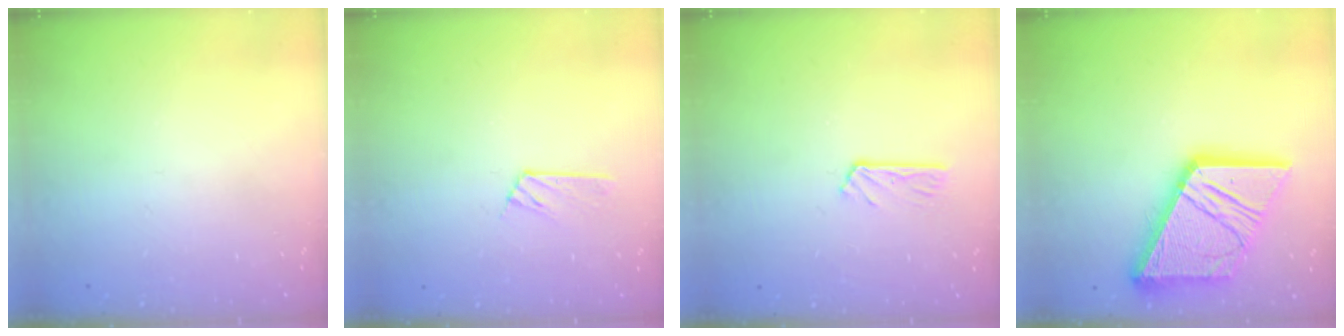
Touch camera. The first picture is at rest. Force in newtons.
{"total": 6.1, "press": 6.1, "slide": 0.7}
{"total": 4.0, "press": 4.0, "slide": 0.2}
{"total": 26.1, "press": 25.9, "slide": 3.2}